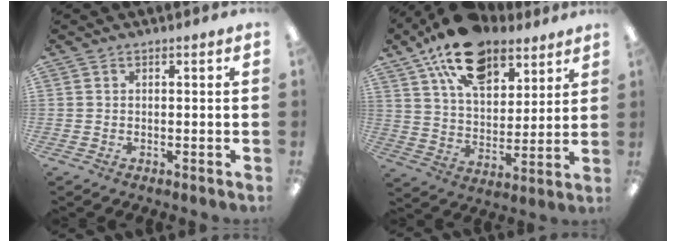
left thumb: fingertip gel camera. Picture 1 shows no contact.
{"total": 18.6, "force": [12.3, 9.8, 10.0], "torque": [-0.169, -0.055, 0.219]}